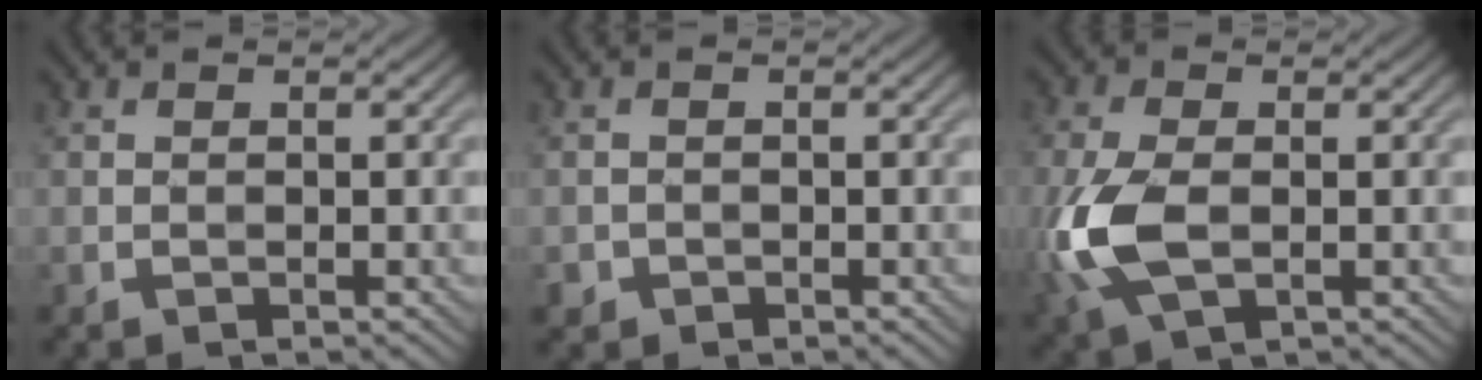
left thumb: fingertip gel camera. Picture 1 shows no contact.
{"total": 1.1, "force": [-0.7, 0.8, 0.0], "torque": [0.001, -0.003, -0.015]}
{"total": 8.1, "force": [-1.4, 4.5, 6.6], "torque": [-0.177, -0.009, -0.029]}